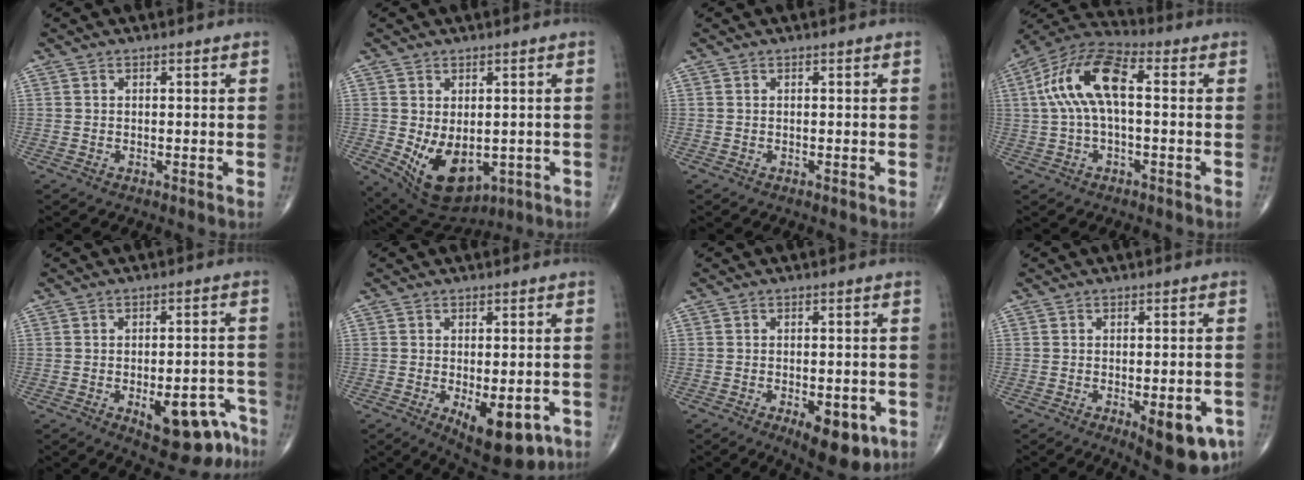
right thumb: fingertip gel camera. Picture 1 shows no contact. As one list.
[{"total": 11.7, "force": [-2.2, 7.3, 8.8], "torque": [-0.128, -0.009, -0.006]}, {"total": 0.0}, {"total": 13.4, "force": [1.4, 5.9, 11.9], "torque": [-0.246, 0.041, 0.018]}, {"total": 12.4, "force": [-6.6, 5.4, 9.1], "torque": [-0.086, 0.041, -0.079]}, {"total": 11.6, "force": [-4.4, 5.2, 9.4], "torque": [-0.117, -0.005, -0.049]}, {"total": 9.5, "force": [-4.1, 4.2, 7.4], "torque": [-0.085, 0.002, -0.049]}, {"total": 10.9, "force": [-4.7, 4.0, 9.0], "torque": [-0.092, 0.009, -0.052]}]